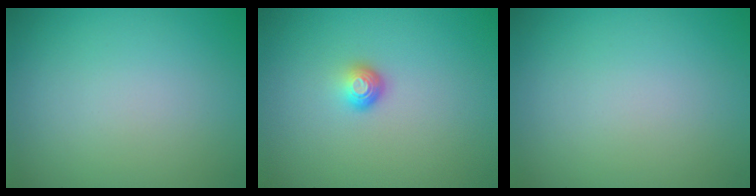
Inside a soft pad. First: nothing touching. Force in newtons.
{"total": 1.4, "press": 1.1, "slide": 1.0}
{"total": 0.0}